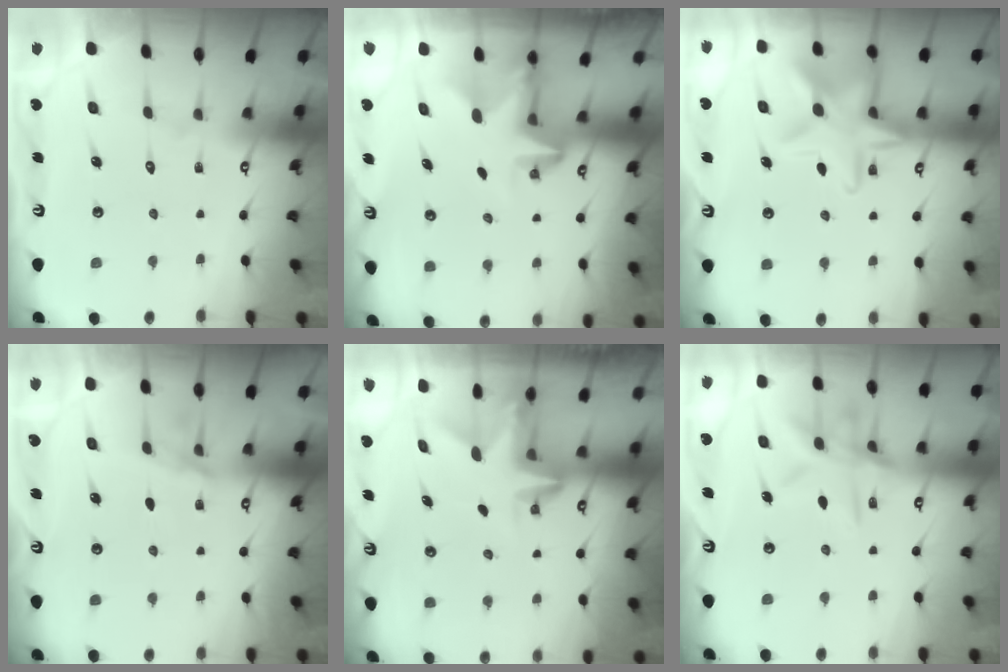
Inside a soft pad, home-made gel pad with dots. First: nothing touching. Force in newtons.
{"total": 2.7, "press": 2.7, "slide": 0.3}
{"total": 14.1, "press": 14.0, "slide": 1.0}
{"total": 2.6, "press": 2.6, "slide": 0.4}
{"total": 3.1, "press": 3.1, "slide": 0.2}
{"total": 12.2, "press": 12.1, "slide": 0.9}